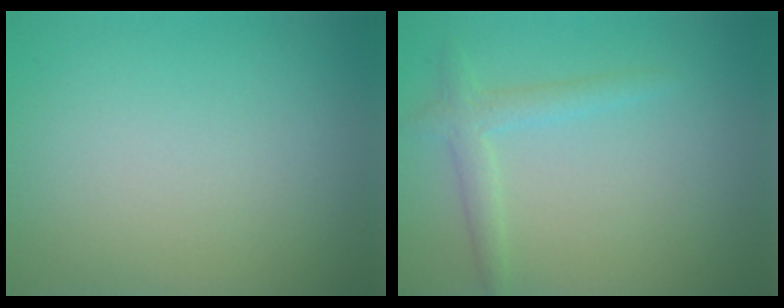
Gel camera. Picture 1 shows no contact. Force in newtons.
{"total": 2.1, "press": 2.1, "slide": 0.1}